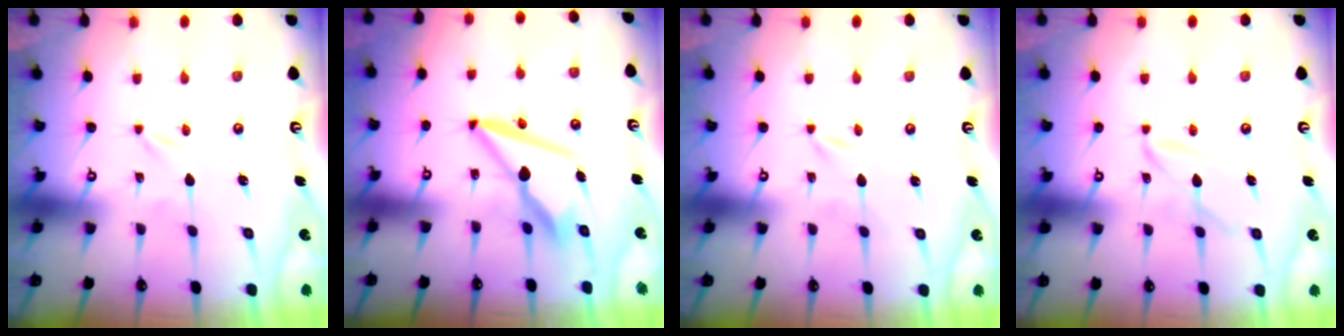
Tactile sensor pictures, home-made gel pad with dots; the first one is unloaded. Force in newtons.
{"total": 9.6, "press": 9.5, "slide": 1.3}
{"total": 0.0}
{"total": 6.6, "press": 6.6, "slide": 0.6}